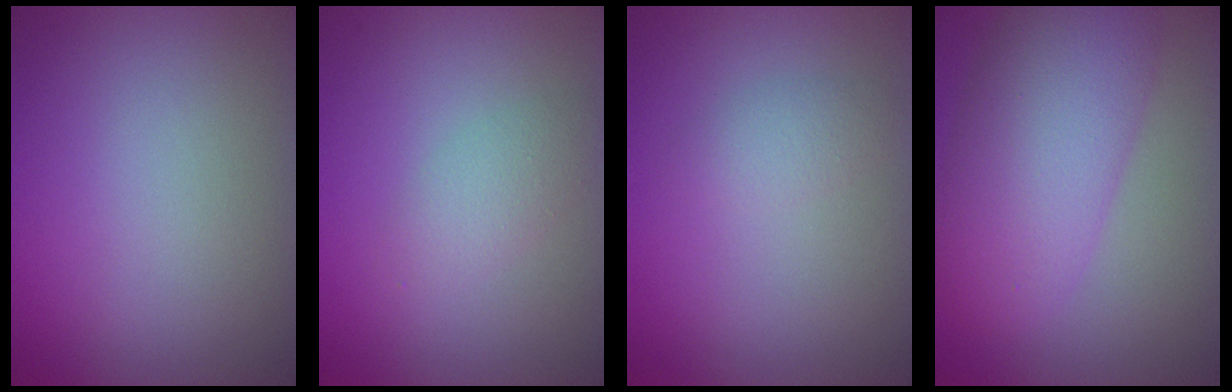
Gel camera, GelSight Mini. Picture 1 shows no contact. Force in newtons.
{"total": 1.8, "press": 1.8, "slide": 0.0}
{"total": 1.4, "press": 1.4, "slide": 0.0}
{"total": 7.4, "press": 7.4, "slide": 0.5}